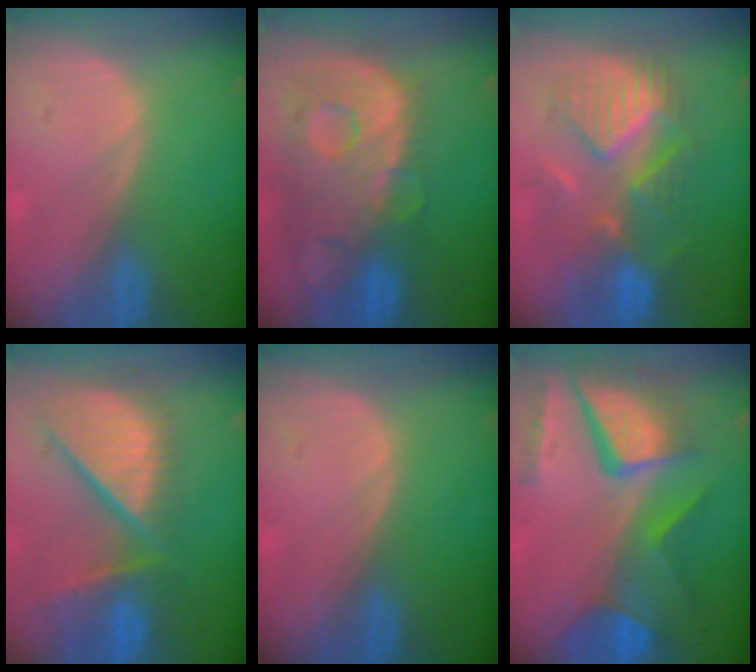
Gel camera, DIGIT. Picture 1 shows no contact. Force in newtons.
{"total": 13.2, "press": 10.9, "slide": 7.5}
{"total": 9.6, "press": 9.3, "slide": 2.2}
{"total": 12.9, "press": 10.7, "slide": 7.2}
{"total": 0.0}
{"total": 11.8, "press": 9.8, "slide": 6.6}